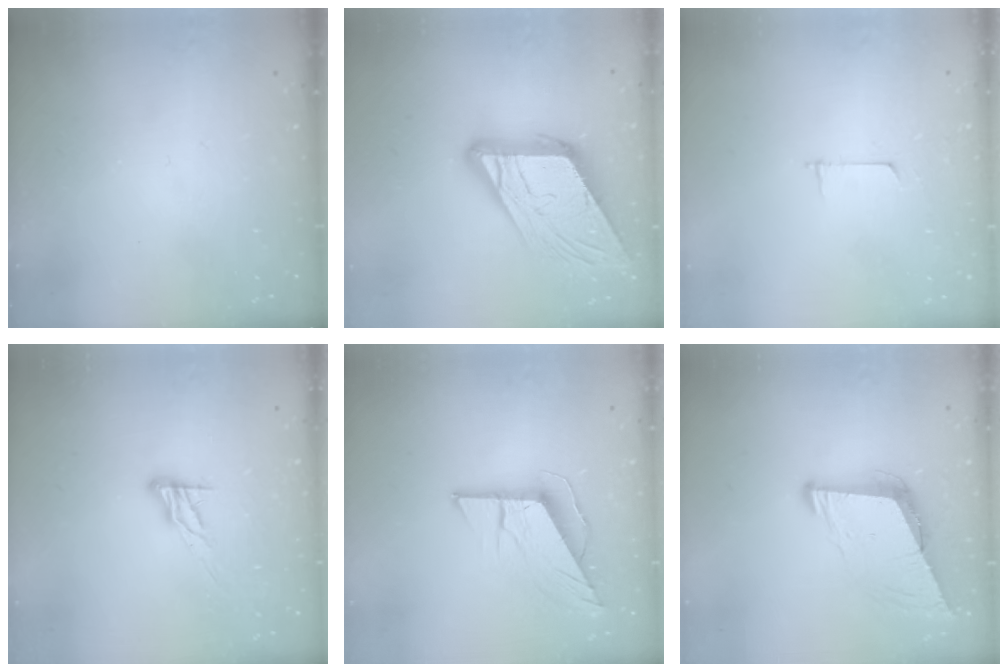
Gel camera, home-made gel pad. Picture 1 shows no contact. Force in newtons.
{"total": 18.0, "press": 17.8, "slide": 2.4}
{"total": 4.6, "press": 4.6, "slide": 0.4}
{"total": 8.2, "press": 8.2, "slide": 0.2}
{"total": 9.6, "press": 9.6, "slide": 0.5}
{"total": 8.9, "press": 8.2, "slide": 3.5}